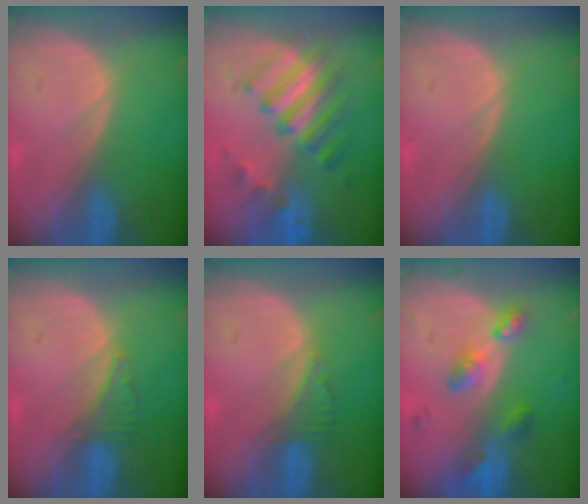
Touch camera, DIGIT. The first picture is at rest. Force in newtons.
{"total": 7.8, "press": 7.7, "slide": 0.9}
{"total": 0.0}
{"total": 2.5, "press": 2.5, "slide": 0.2}
{"total": 2.5, "press": 2.5, "slide": 0.2}
{"total": 5.3, "press": 5.2, "slide": 0.9}